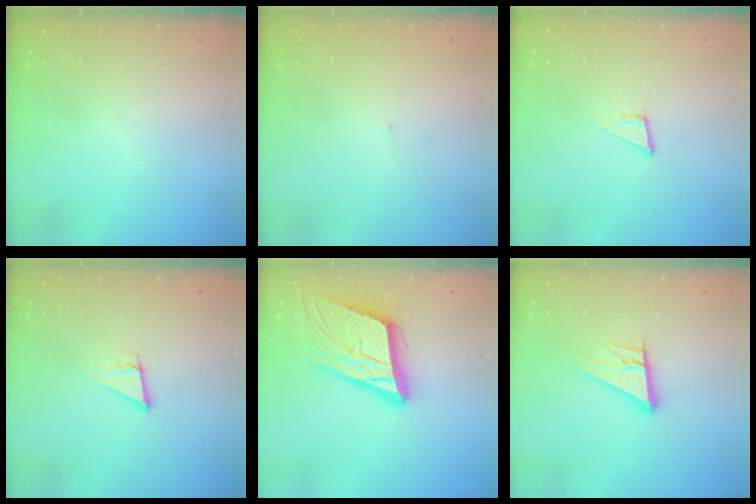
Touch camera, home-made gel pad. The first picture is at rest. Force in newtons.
{"total": 3.0, "press": 3.0, "slide": 0.2}
{"total": 5.1, "press": 5.0, "slide": 0.4}
{"total": 3.7, "press": 3.7, "slide": 0.2}
{"total": 17.9, "press": 17.6, "slide": 3.3}
{"total": 10.2, "press": 10.2, "slide": 1.0}